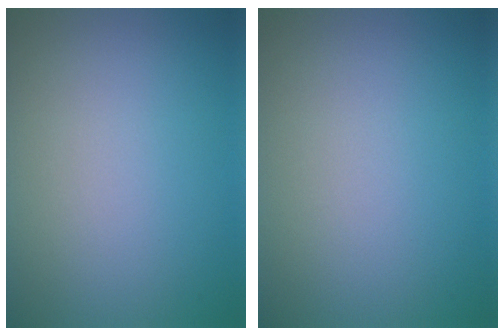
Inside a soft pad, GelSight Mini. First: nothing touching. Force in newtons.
{"total": 0.0}